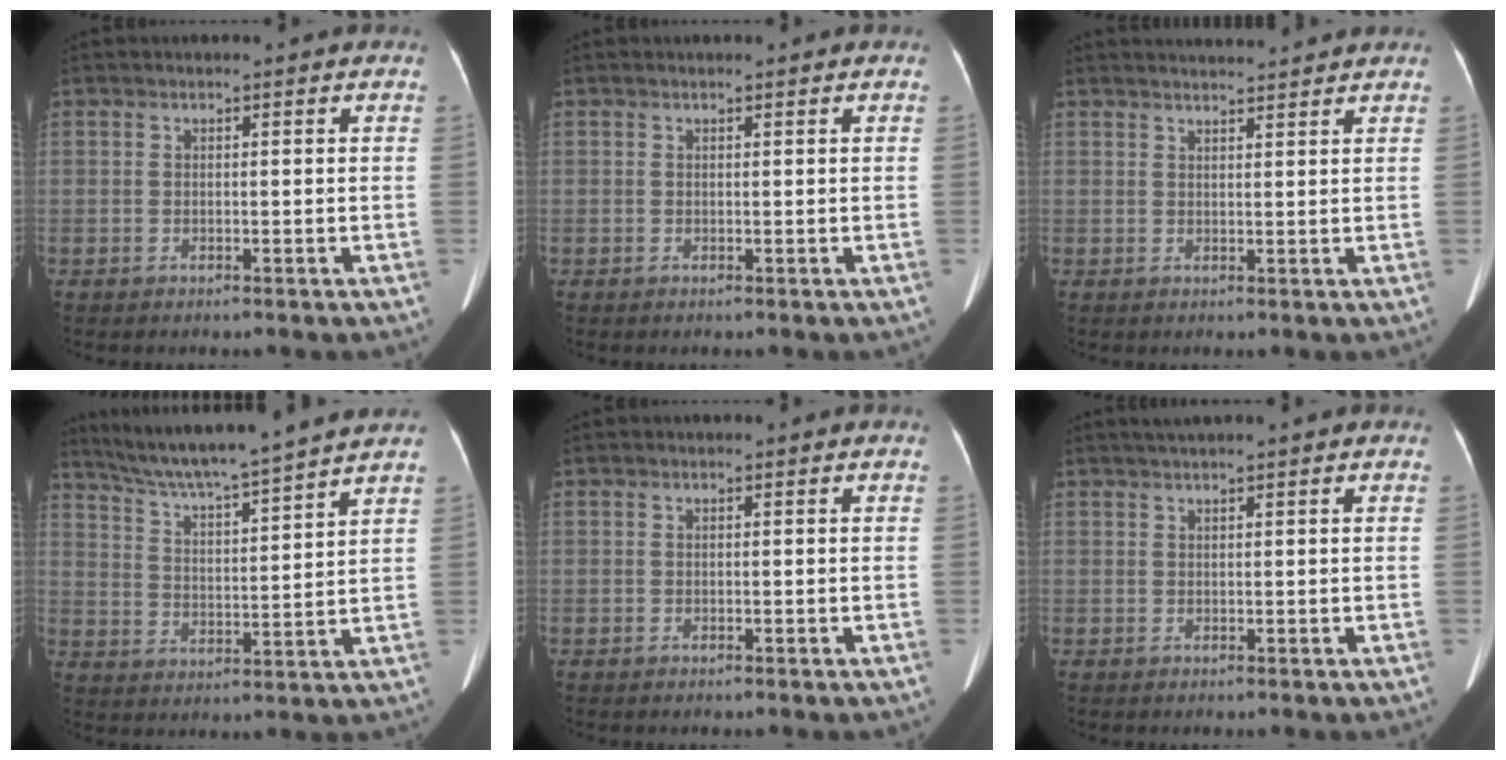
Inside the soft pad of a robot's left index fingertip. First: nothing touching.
{"total": 1.0, "force": [0.9, 0.2, 0.4], "torque": [-0.005, 0.015, 0.013]}
{"total": 6.1, "force": [5.9, -0.1, 1.3], "torque": [-0.022, 0.022, 0.073]}
{"total": 15.0, "force": [13.5, -1.3, 6.4], "torque": [-0.114, 0.004, 0.210]}
{"total": 0.0}
{"total": 2.8, "force": [2.2, -0.2, 1.7], "torque": [-0.022, 0.028, 0.037]}